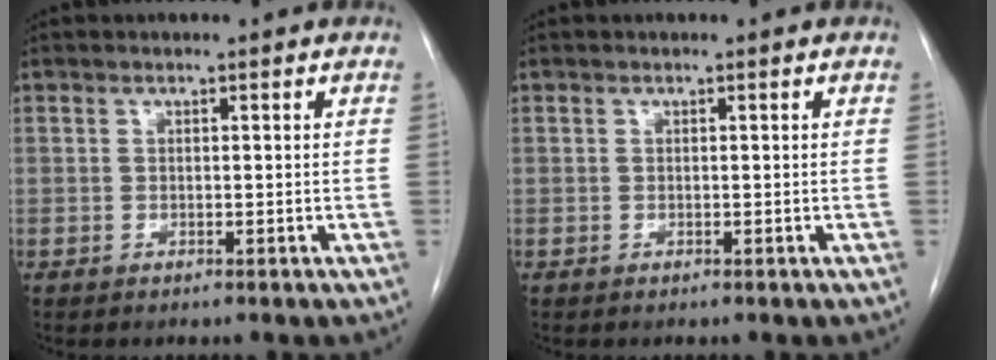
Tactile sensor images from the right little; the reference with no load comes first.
{"total": 0.0}